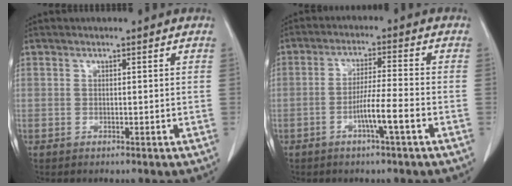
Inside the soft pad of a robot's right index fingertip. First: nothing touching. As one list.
[{"total": 5.7, "force": [-2.4, -0.5, 5.2], "torque": [-0.096, -0.001, -0.044]}]